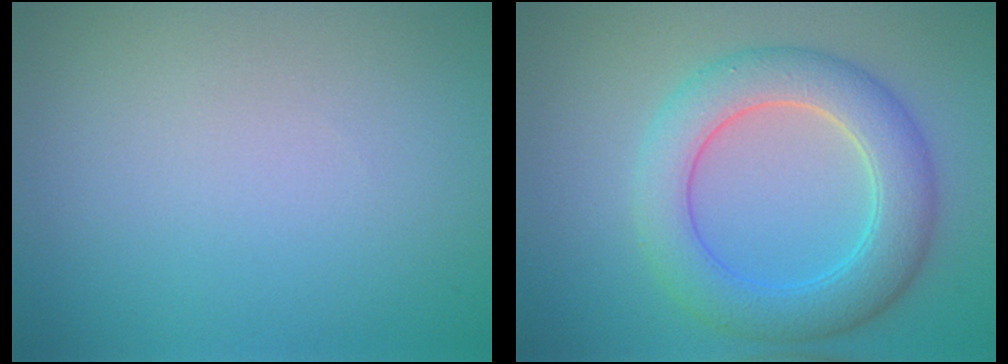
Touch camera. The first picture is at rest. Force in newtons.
{"total": 6.2, "press": 6.2, "slide": 0.3}